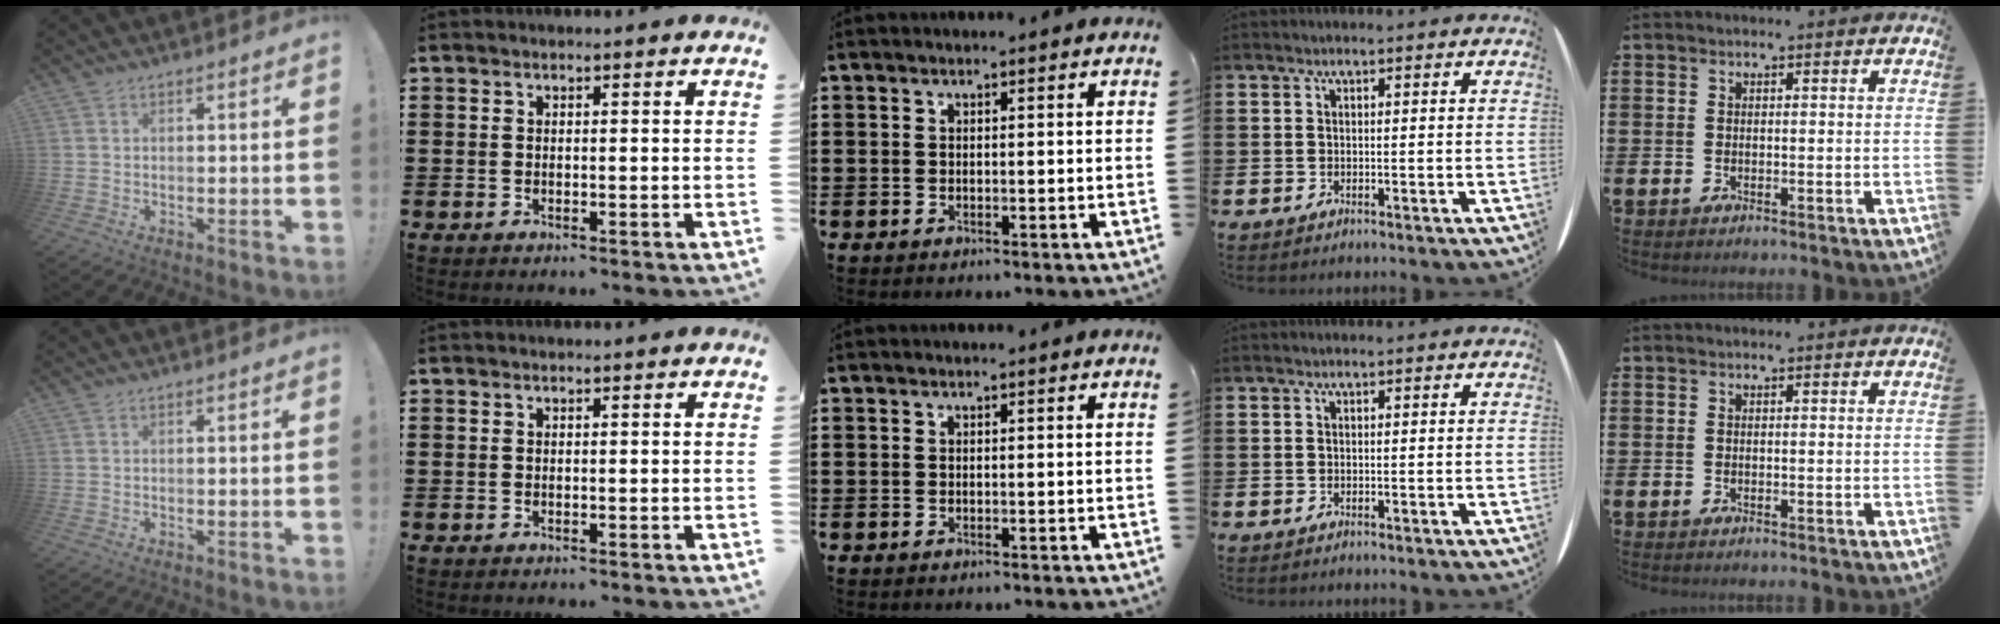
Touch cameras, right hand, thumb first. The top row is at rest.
{}